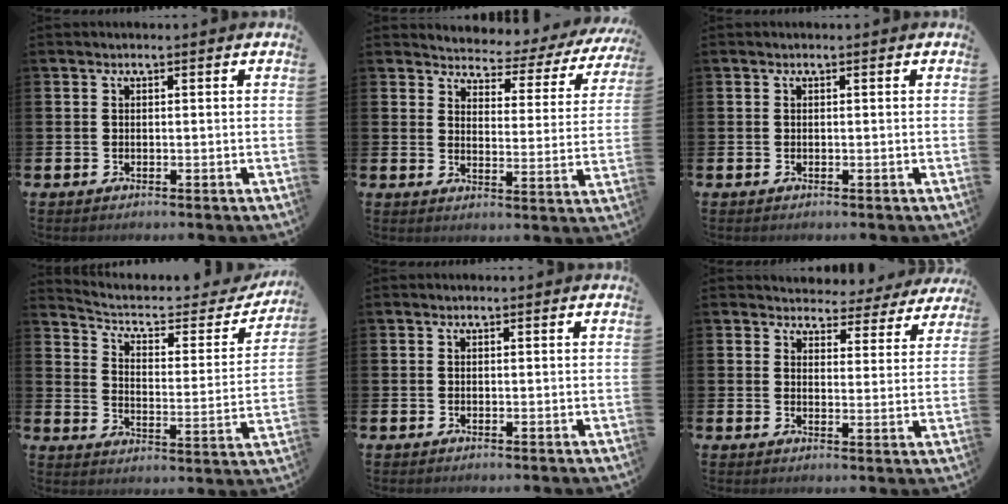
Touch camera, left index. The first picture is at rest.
{"total": 3.5, "force": [3.3, 1.1, 0.3], "torque": [-0.025, -0.039, 0.047]}
{"total": 0.0}
{"total": 5.9, "force": [5.0, 2.3, 2.1], "torque": [-0.070, -0.035, 0.078]}
{"total": 0.0}
{"total": 3.9, "force": [3.6, 1.5, 0.1], "torque": [-0.011, -0.029, 0.059]}